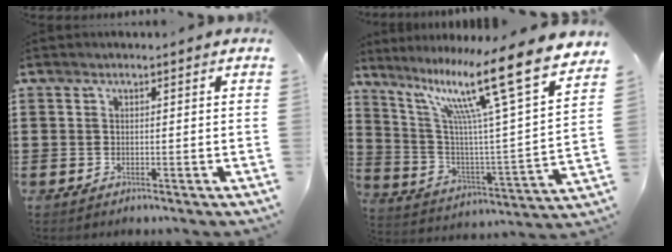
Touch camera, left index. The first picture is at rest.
{"total": 16.5, "force": [11.2, 1.1, 12.0], "torque": [-0.234, -0.074, 0.172]}